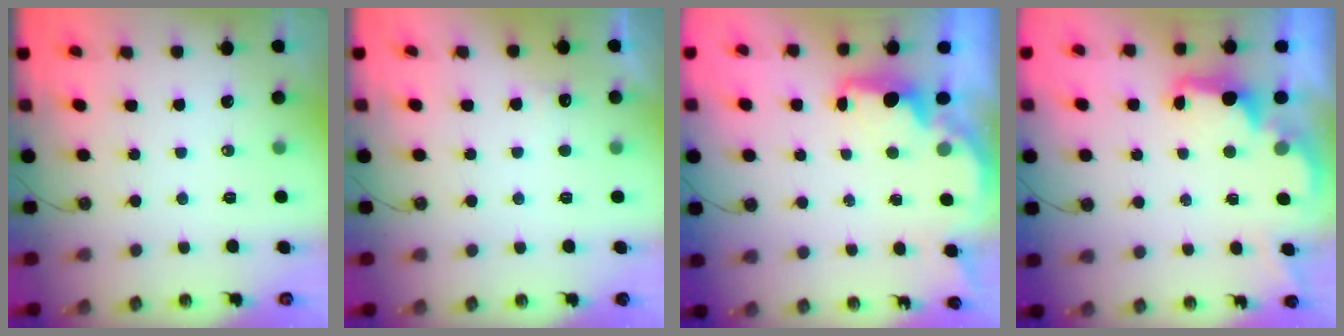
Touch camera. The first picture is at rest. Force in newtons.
{"total": 5.0, "press": 4.8, "slide": 1.2}
{"total": 2.1, "press": 2.0, "slide": 0.6}
{"total": 2.8, "press": 2.6, "slide": 0.8}